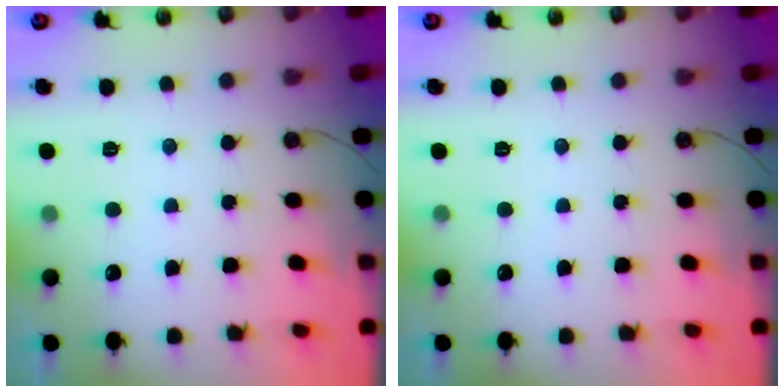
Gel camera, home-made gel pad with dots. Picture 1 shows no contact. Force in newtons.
{"total": 0.0}